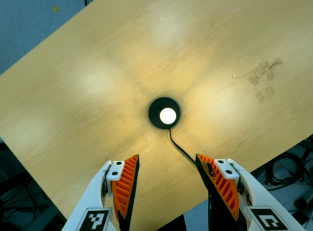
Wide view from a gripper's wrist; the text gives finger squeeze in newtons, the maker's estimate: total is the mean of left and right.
{"total": 0.0}